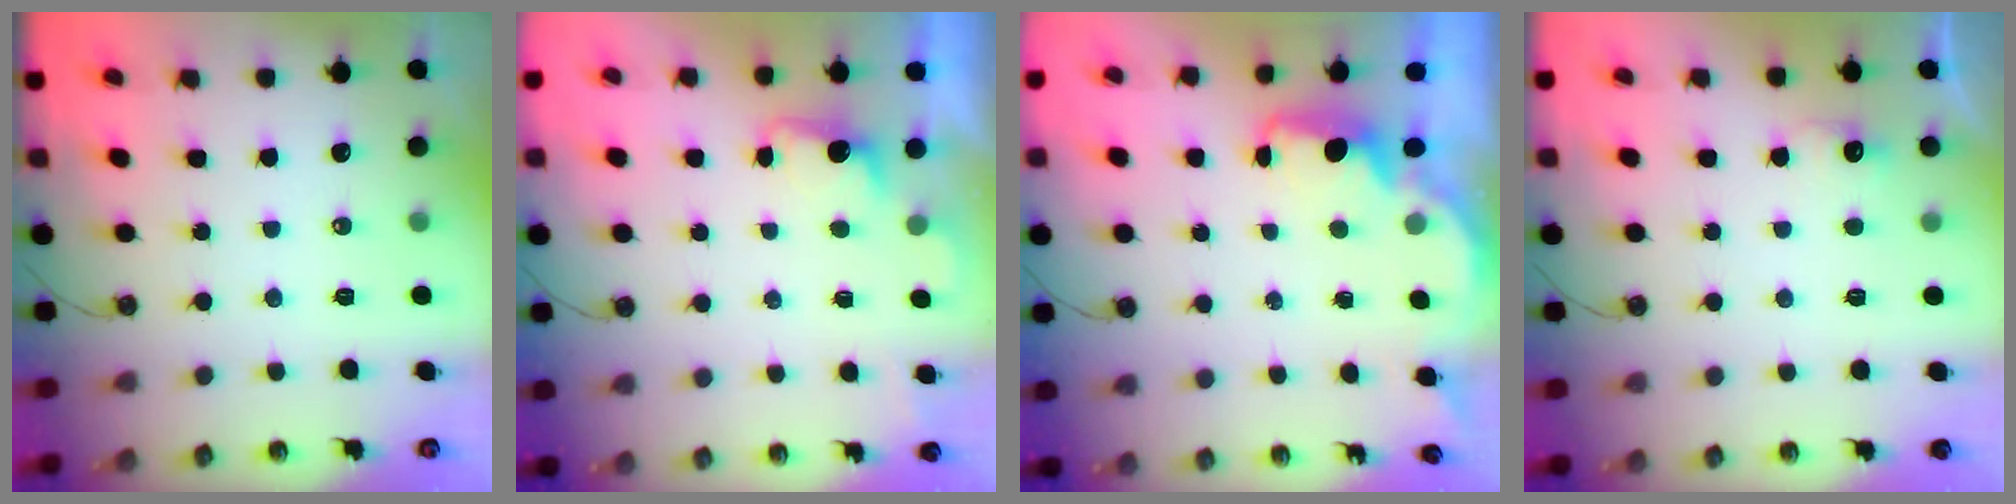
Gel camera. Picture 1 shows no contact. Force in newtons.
{"total": 1.3, "press": 1.0, "slide": 0.8}
{"total": 2.0, "press": 1.8, "slide": 0.8}
{"total": 3.9, "press": 3.8, "slide": 1.1}